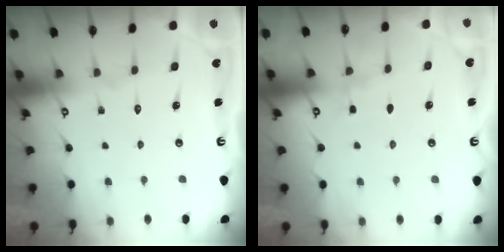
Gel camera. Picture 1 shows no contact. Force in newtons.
{"total": 4.4, "press": 4.3, "slide": 0.5}